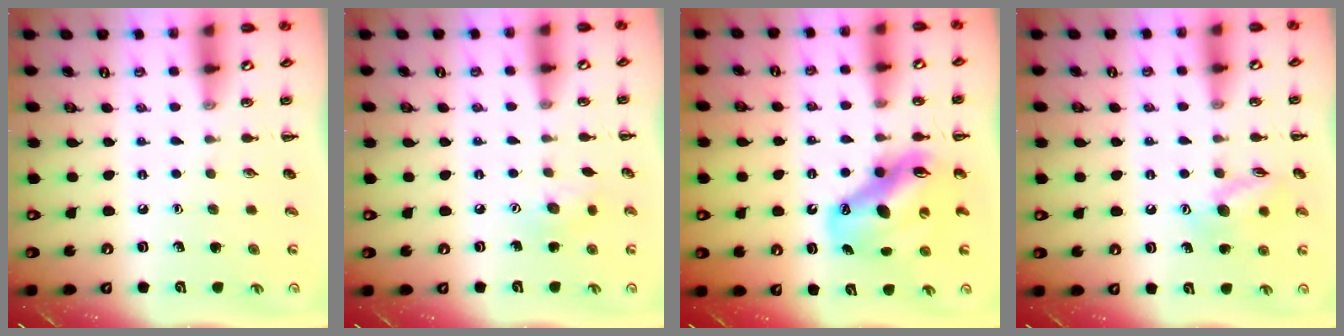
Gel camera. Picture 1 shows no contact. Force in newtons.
{"total": 6.1, "press": 6.0, "slide": 1.2}
{"total": 12.7, "press": 12.2, "slide": 3.7}
{"total": 11.2, "press": 11.1, "slide": 0.9}